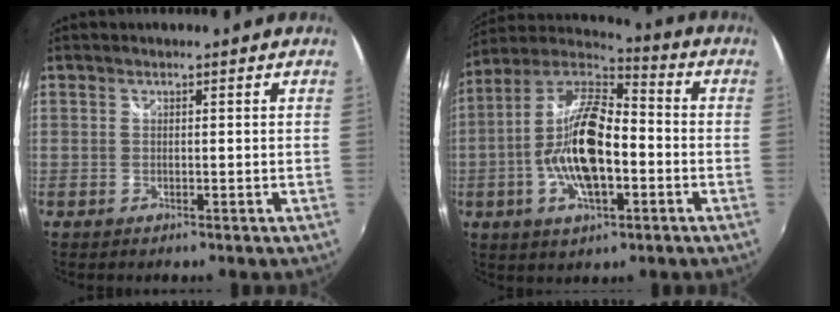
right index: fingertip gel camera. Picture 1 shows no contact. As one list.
[{"total": 16.3, "force": [-3.4, 6.5, 14.5], "torque": [-0.289, 0.004, -0.068]}]